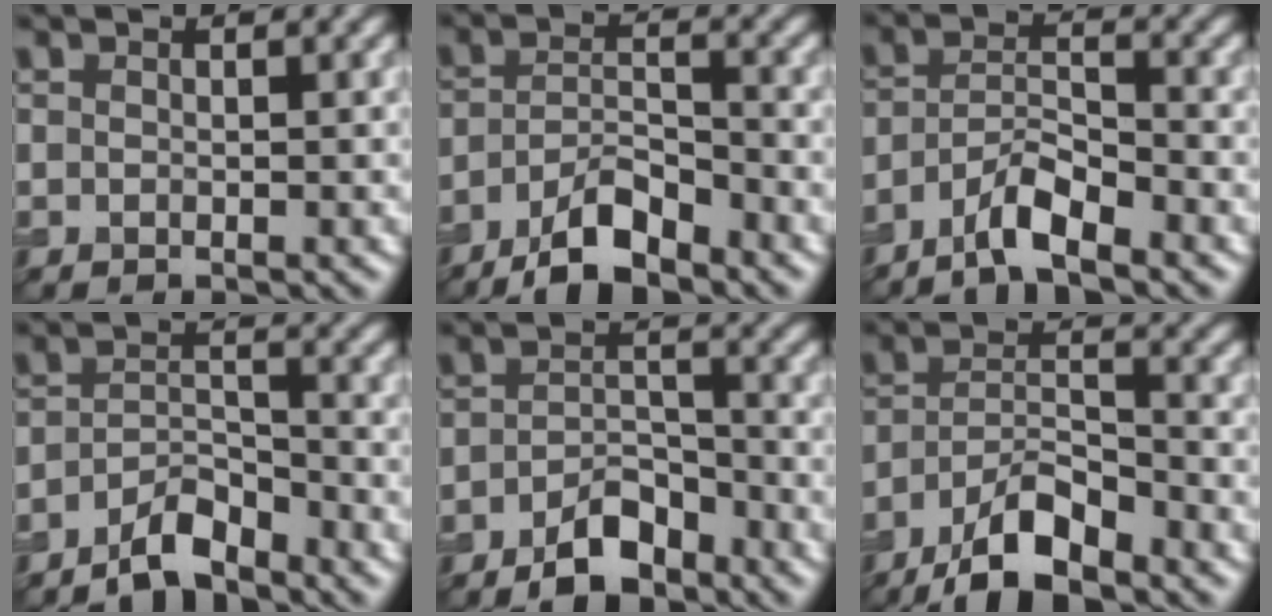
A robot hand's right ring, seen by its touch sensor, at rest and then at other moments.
{"total": 5.6, "force": [-4.2, 1.5, 3.4], "torque": [-0.059, 0.002, -0.078]}
{"total": 4.3, "force": [-3.2, 0.9, 2.7], "torque": [-0.049, 0.008, -0.067]}
{"total": 3.6, "force": [-2.9, 1.1, 1.8], "torque": [-0.032, 0.008, -0.060]}
{"total": 4.6, "force": [-3.2, 2.0, 2.6], "torque": [-0.039, 0.006, -0.060]}
{"total": 7.2, "force": [-5.4, 2.0, 4.4], "torque": [-0.075, 0.003, -0.102]}